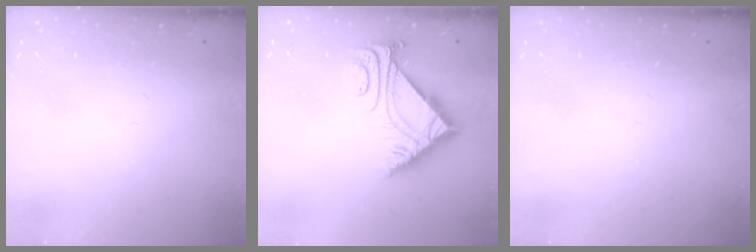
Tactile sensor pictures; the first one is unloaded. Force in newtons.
{"total": 6.3, "press": 6.2, "slide": 0.9}
{"total": 0.0}